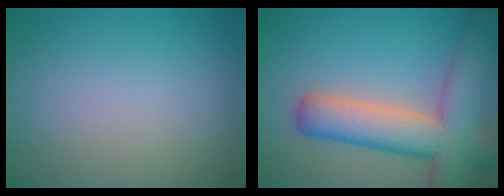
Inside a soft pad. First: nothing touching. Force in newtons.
{"total": 9.4, "press": 9.3, "slide": 0.6}